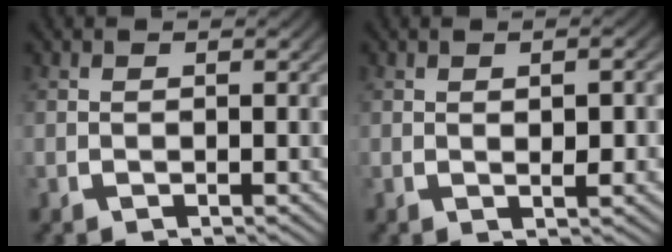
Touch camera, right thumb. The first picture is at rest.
{"total": 1.9, "force": [0.1, 0.7, 1.8], "torque": [-0.019, -0.003, 0.006]}